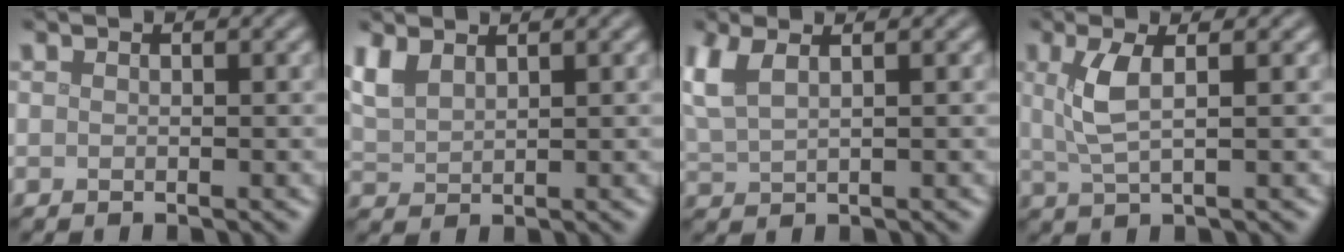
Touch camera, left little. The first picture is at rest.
{"total": 2.7, "force": [1.9, 1.2, 1.6], "torque": [-0.043, 0.006, 0.044]}
{"total": 3.5, "force": [2.1, 1.2, 2.5], "torque": [-0.066, 0.009, 0.045]}
{"total": 3.3, "force": [0.8, 0.9, 3.0], "torque": [-0.067, 0.000, 0.018]}